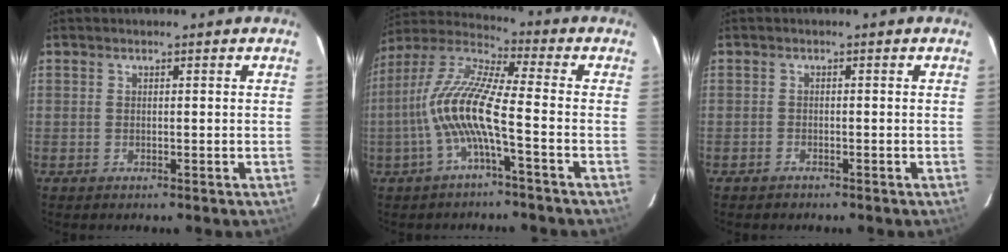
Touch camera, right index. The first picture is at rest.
{"total": 11.9, "force": [-3.2, 1.0, 11.4], "torque": [-0.233, 0.008, -0.065]}
{"total": 1.1, "force": [-1.0, 0.6, 0.0], "torque": [-0.006, 0.004, -0.017]}